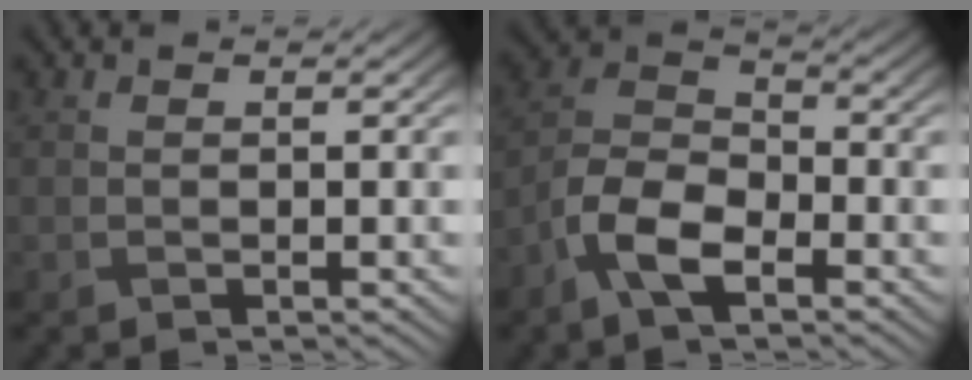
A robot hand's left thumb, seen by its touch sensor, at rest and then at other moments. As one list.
[{"total": 7.8, "force": [-4.3, 3.7, 5.3], "torque": [-0.108, 0.004, -0.103]}]